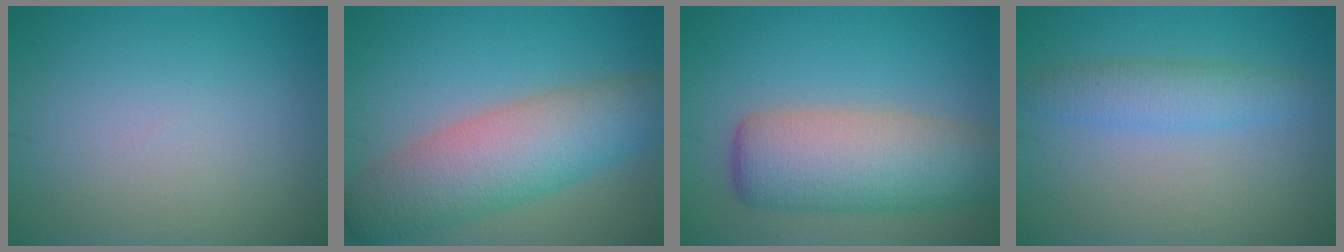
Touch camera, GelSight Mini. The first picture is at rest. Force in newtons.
{"total": 8.1, "press": 8.1, "slide": 0.3}
{"total": 8.1, "press": 8.1, "slide": 0.4}
{"total": 2.9, "press": 2.9, "slide": 0.1}